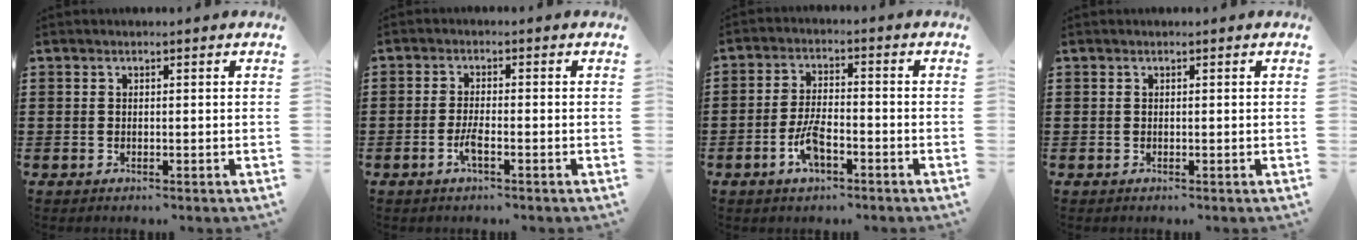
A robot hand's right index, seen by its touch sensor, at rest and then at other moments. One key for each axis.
{"total": 2.7, "fx": -1.3, "fy": 0.4, "fz": 2.3, "tx": -0.048, "ty": -0.001, "tz": -0.027}
{"total": 5.7, "fx": -2.7, "fy": 2.3, "fz": 4.5, "tx": -0.100, "ty": 0.003, "tz": -0.055}
{"total": 0.0}